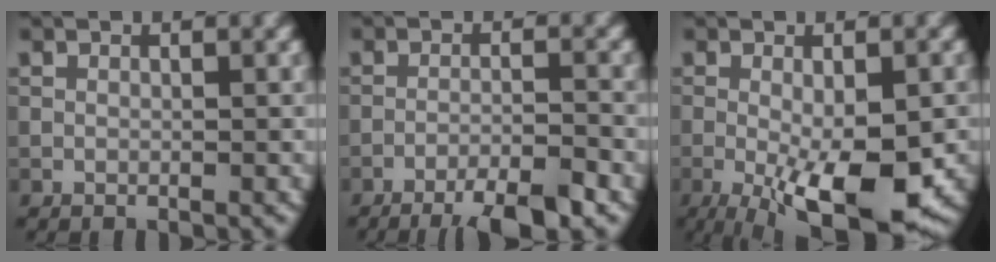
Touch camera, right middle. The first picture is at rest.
{"total": 5.7, "force": [-4.2, 0.8, 3.7], "torque": [-0.057, -0.005, -0.070]}
{"total": 10.2, "force": [-3.4, 3.0, 9.2], "torque": [-0.155, -0.023, -0.043]}